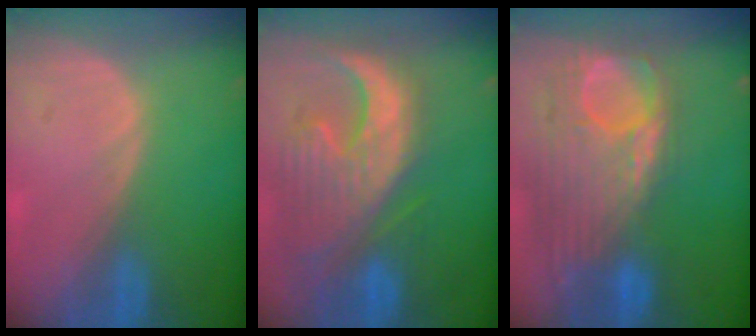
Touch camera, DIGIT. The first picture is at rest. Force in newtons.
{"total": 13.3, "press": 11.3, "slide": 7.0}
{"total": 12.7, "press": 10.7, "slide": 6.9}